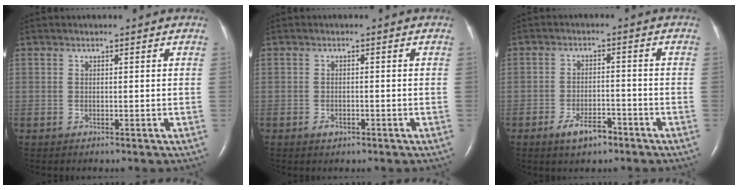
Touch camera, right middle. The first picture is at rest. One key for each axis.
{"total": 1.4, "fx": -0.8, "fy": 0.8, "fz": 0.8, "tx": -0.014, "ty": 0.001, "tz": -0.011}
{"total": 4.8, "fx": -3.2, "fy": 2.0, "fz": 3.0, "tx": -0.056, "ty": 0.002, "tz": -0.051}